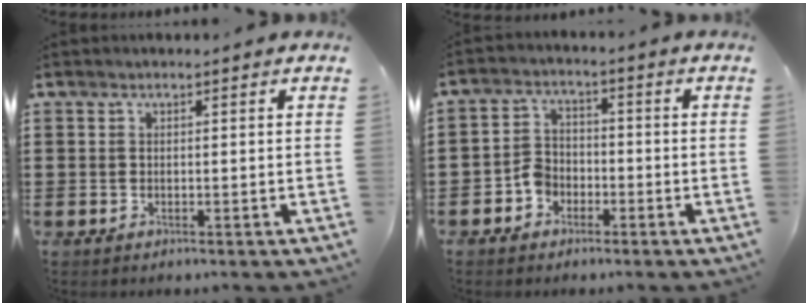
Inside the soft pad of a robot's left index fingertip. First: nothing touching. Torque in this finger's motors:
{"motor_torque": [0.17, 0.16, 0.20, 0.03]}